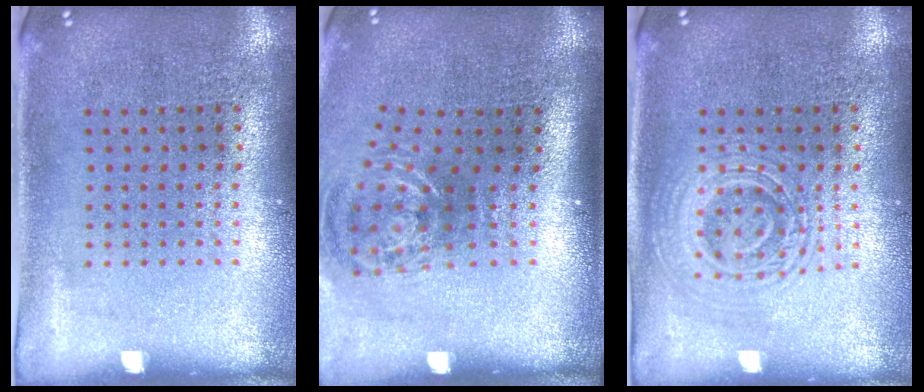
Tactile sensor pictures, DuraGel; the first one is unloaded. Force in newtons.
{"total": 1.6, "press": 1.2, "slide": 1.1}
{"total": 2.9, "press": 2.8, "slide": 0.5}